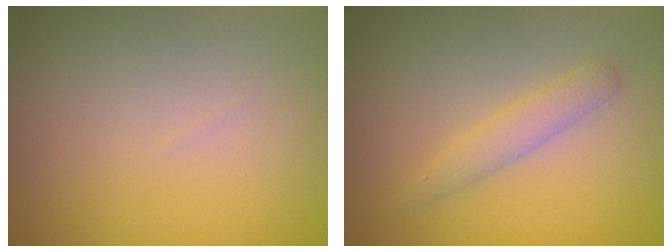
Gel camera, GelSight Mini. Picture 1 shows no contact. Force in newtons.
{"total": 1.9, "press": 1.9, "slide": 0.1}